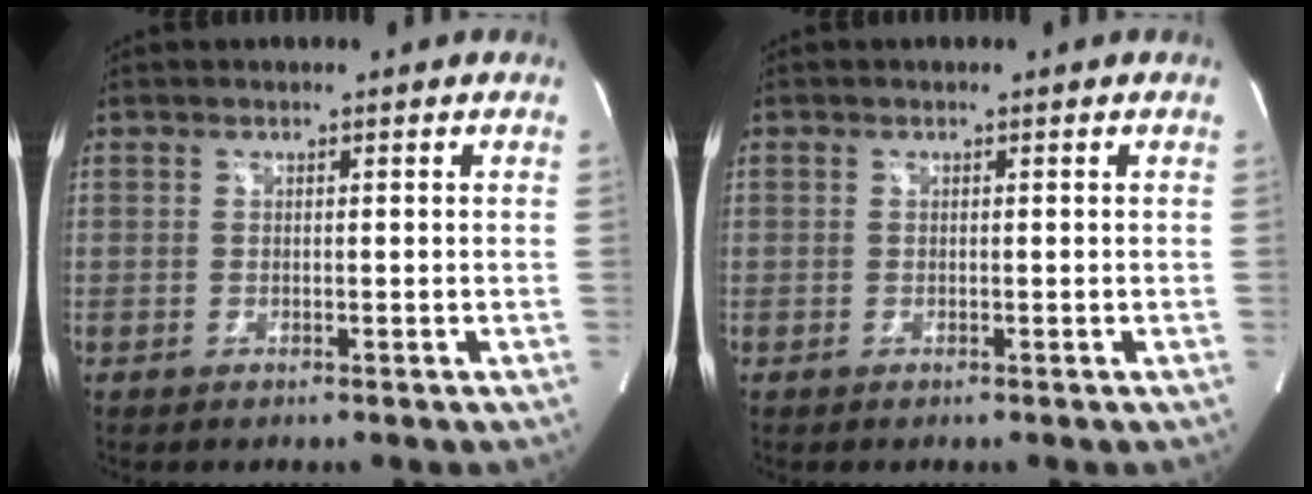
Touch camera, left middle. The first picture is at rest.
{"total": 0.0}